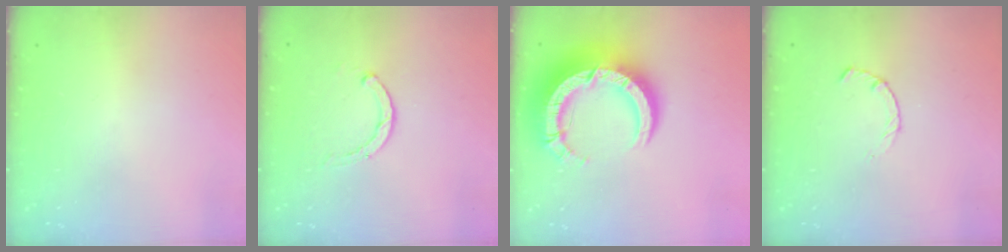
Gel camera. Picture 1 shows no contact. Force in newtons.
{"total": 2.8, "press": 2.8, "slide": 0.5}
{"total": 19.6, "press": 19.5, "slide": 1.7}
{"total": 2.4, "press": 2.3, "slide": 0.4}